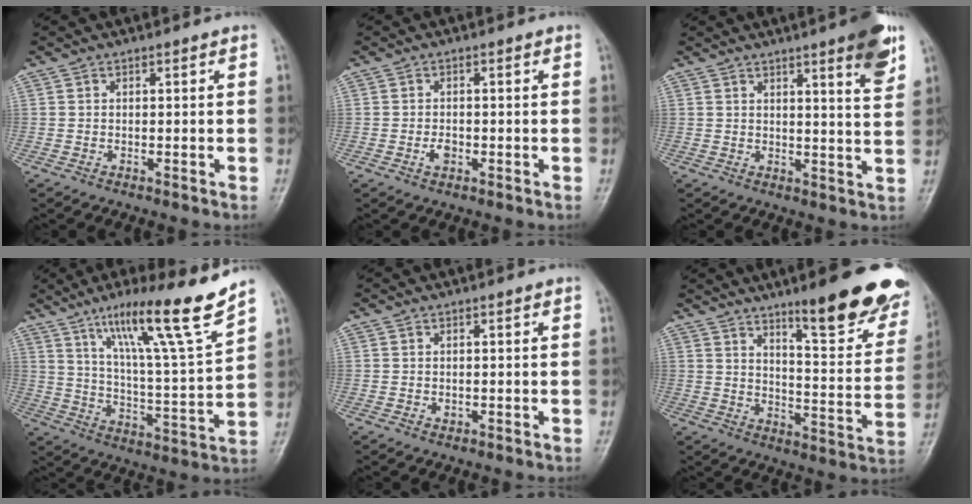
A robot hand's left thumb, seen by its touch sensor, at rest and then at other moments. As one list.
[{"total": 1.9, "force": [-0.6, 1.3, 1.3], "torque": [-0.018, 0.002, -0.012]}, {"total": 8.5, "force": [5.1, 0.9, 6.7], "torque": [-0.078, -0.027, 0.064]}, {"total": 18.4, "force": [12.6, 0.1, 13.4], "torque": [-0.198, -0.068, 0.206]}, {"total": 0.8, "force": [0.0, 0.6, 0.5], "torque": [-0.003, 0.000, 0.000]}, {"total": 19.7, "force": [13.1, 4.3, 14.1], "torque": [-0.142, -0.080, 0.187]}]